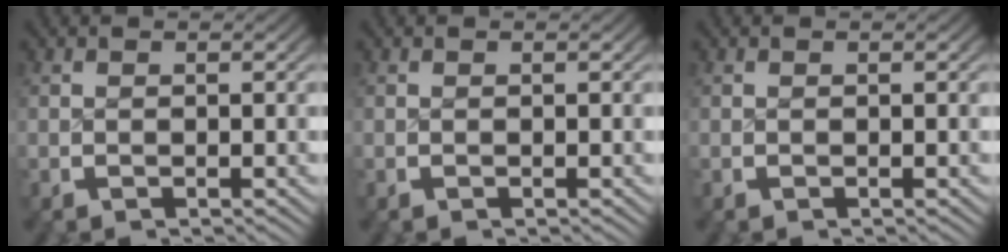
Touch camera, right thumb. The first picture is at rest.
{"total": 0.0}
{"total": 0.0}